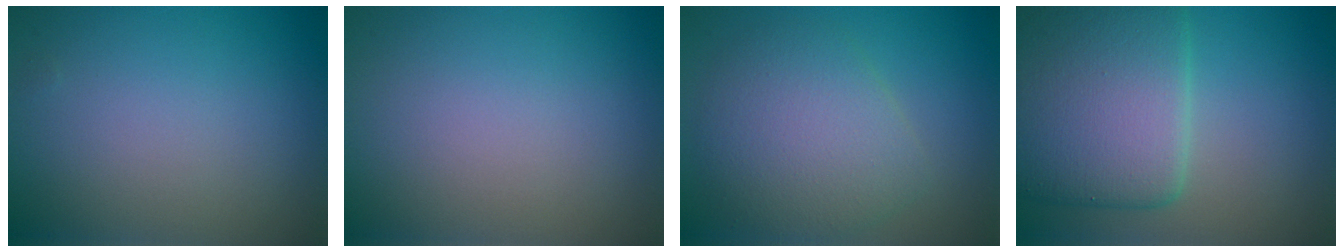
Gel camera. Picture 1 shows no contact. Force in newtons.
{"total": 0.0}
{"total": 5.3, "press": 5.3, "slide": 0.0}
{"total": 9.0, "press": 9.0, "slide": 0.1}